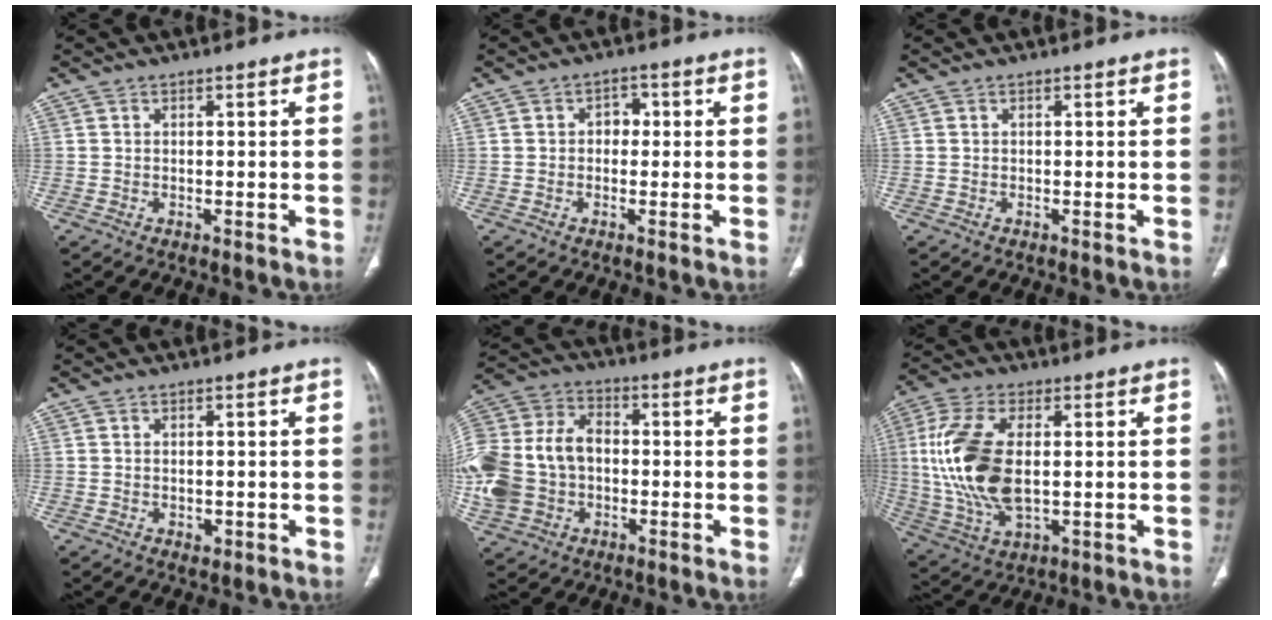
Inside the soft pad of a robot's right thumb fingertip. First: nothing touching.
{"total": 2.9, "force": [0.0, 2.3, 1.7], "torque": [-0.007, 0.010, -0.007]}
{"total": 0.0}
{"total": 1.5, "force": [-0.3, 1.1, 1.0], "torque": [-0.012, -0.002, 0.000]}
{"total": 18.8, "force": [-1.6, 14.3, 12.1], "torque": [-0.277, 0.033, -0.024]}
{"total": 16.7, "force": [1.0, 8.6, 14.3], "torque": [-0.313, -0.009, 0.025]}